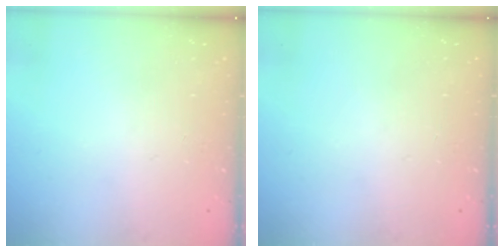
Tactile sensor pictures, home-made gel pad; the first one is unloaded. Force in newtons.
{"total": 0.0}